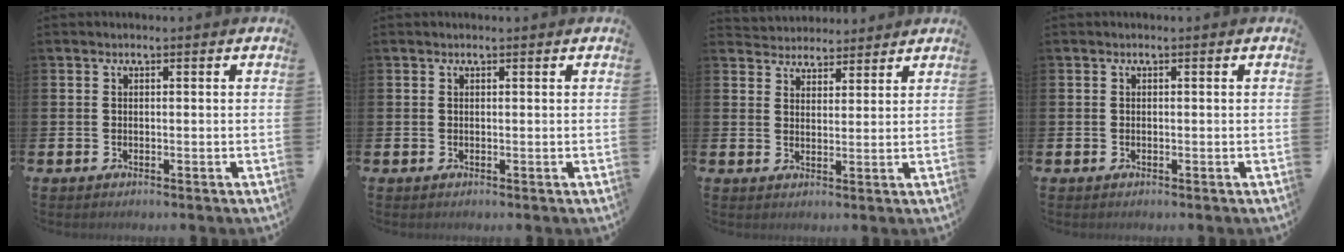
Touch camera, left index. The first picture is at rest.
{"total": 0.0}
{"total": 3.8, "force": [3.6, 1.0, -0.6], "torque": [-0.002, -0.018, 0.067]}
{"total": 0.0}